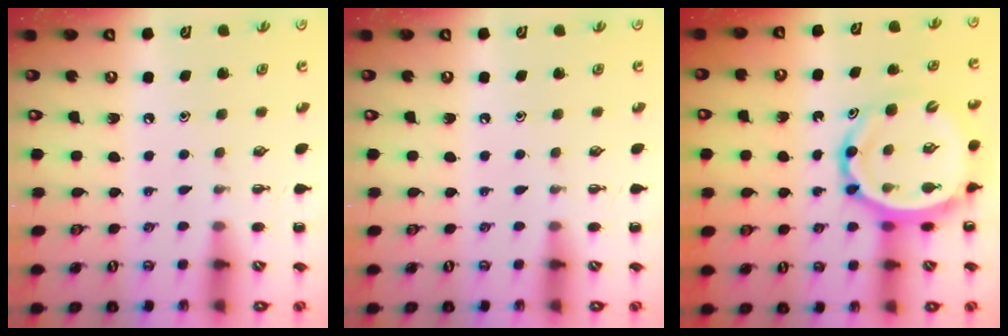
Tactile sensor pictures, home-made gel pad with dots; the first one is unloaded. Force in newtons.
{"total": 0.0}
{"total": 13.0, "press": 12.3, "slide": 4.3}